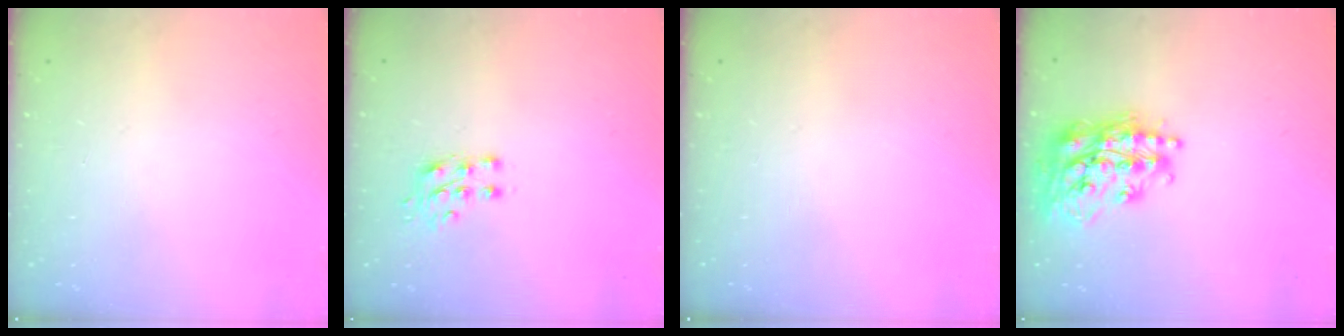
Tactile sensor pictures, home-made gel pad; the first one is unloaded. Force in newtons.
{"total": 7.1, "press": 7.1, "slide": 0.8}
{"total": 0.0}
{"total": 20.7, "press": 20.6, "slide": 1.6}